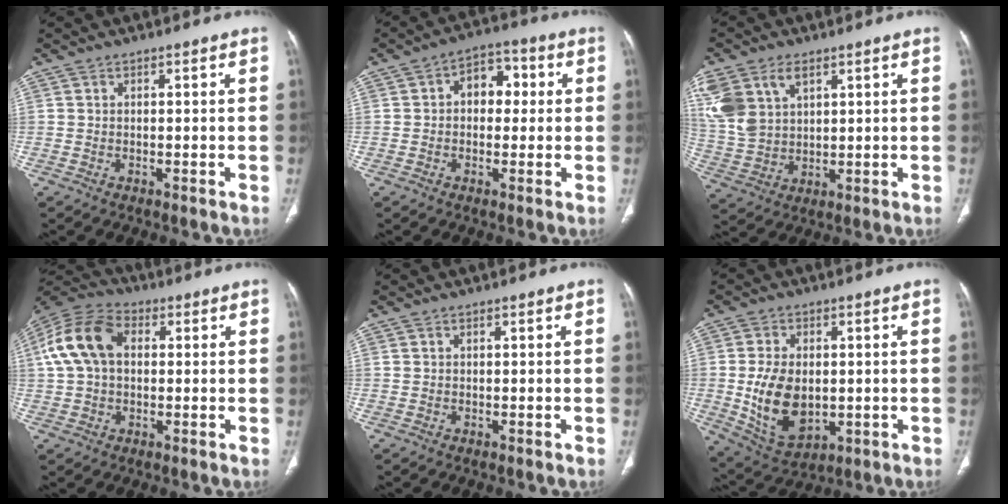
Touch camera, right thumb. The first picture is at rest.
{"total": 7.5, "force": [1.0, 5.3, 5.3], "torque": [-0.038, 0.023, 0.010]}
{"total": 13.9, "force": [6.1, 9.2, 8.4], "torque": [-0.191, -0.002, 0.132]}
{"total": 13.1, "force": [2.1, 8.9, 9.4], "torque": [-0.187, 0.032, 0.032]}
{"total": 0.0}
{"total": 12.4, "force": [-0.7, 8.0, 9.4], "torque": [-0.155, -0.008, 0.008]}